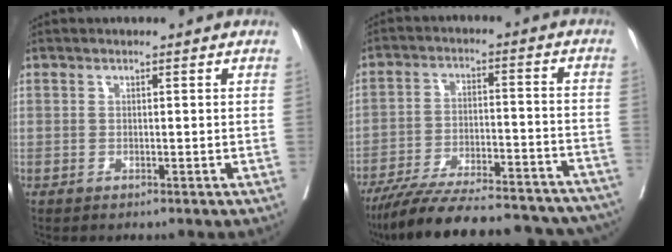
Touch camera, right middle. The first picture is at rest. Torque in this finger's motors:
{"motor_torque": [0.97, -1.17, 0.31, 0.15]}